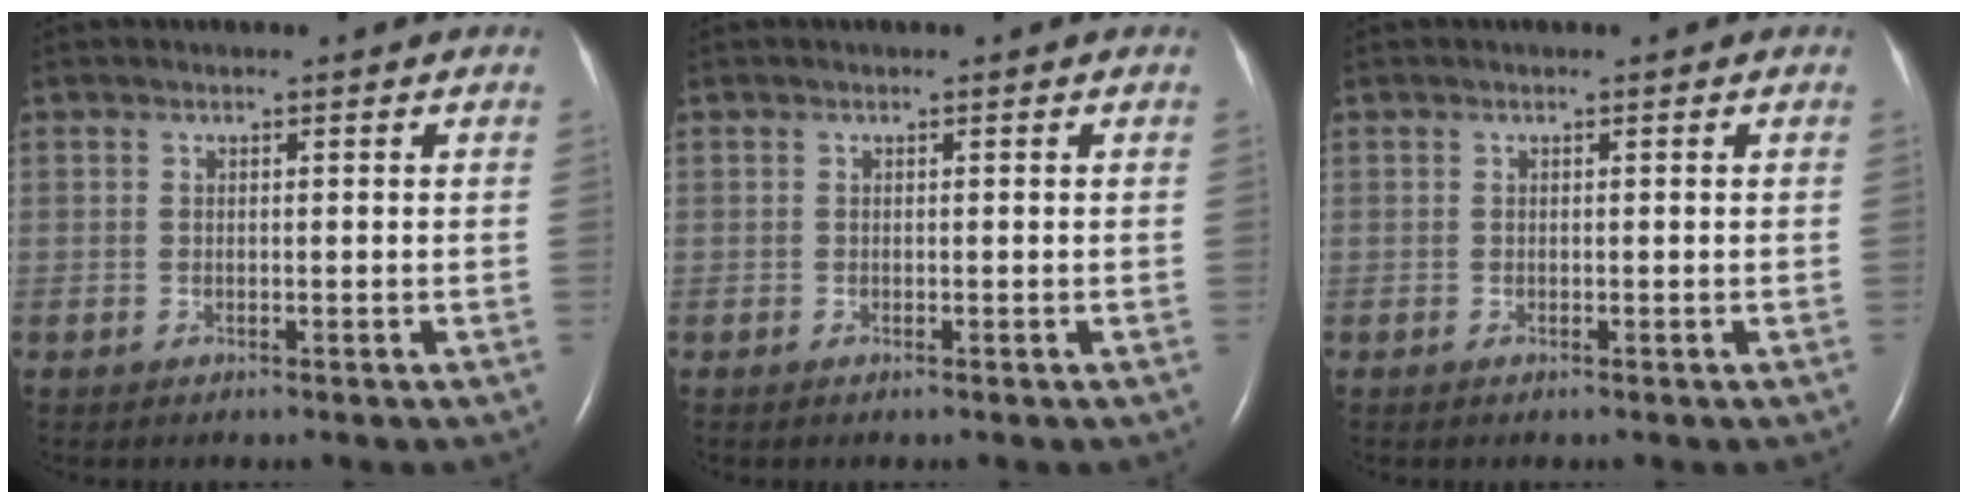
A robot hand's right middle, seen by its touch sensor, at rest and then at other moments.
{"total": 0.0}
{"total": 0.0}